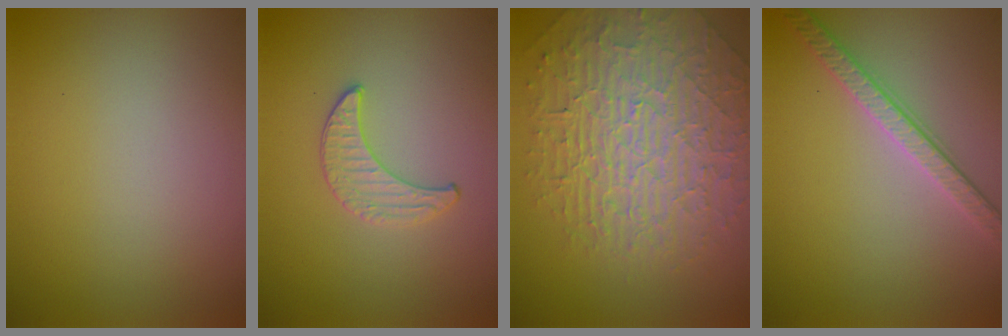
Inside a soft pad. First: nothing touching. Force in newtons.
{"total": 1.3, "press": 1.3, "slide": 0.2}
{"total": 9.7, "press": 6.3, "slide": 7.4}
{"total": 3.4, "press": 3.0, "slide": 1.7}